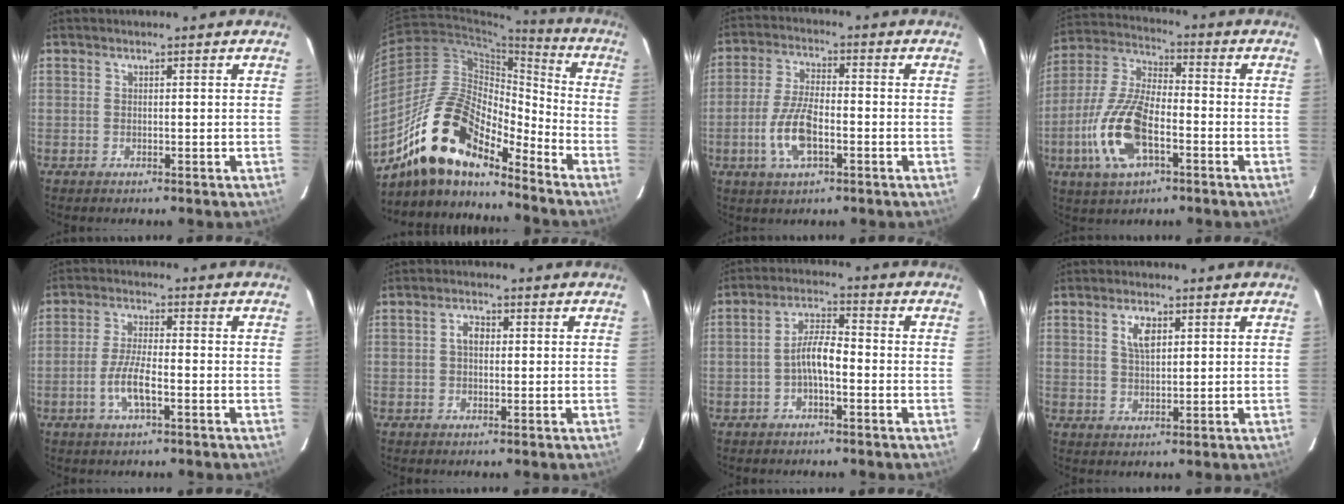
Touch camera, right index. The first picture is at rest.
{"total": 17.6, "force": [-13.6, 5.9, 9.4], "torque": [-0.167, 0.008, -0.263]}
{"total": 9.2, "force": [-3.1, 3.7, 7.8], "torque": [-0.166, 0.000, -0.058]}
{"total": 15.3, "force": [-5.4, 6.7, 12.7], "torque": [-0.281, -0.004, -0.103]}
{"total": 6.3, "force": [-2.5, 1.5, 5.5], "torque": [-0.116, -0.001, -0.050]}
{"total": 2.5, "force": [0.2, 1.7, 1.8], "torque": [-0.033, 0.009, 0.003]}
{"total": 5.2, "force": [-1.9, 1.5, 4.6], "torque": [-0.092, 0.015, -0.035]}
{"total": 4.0, "force": [1.6, 1.9, 3.2], "torque": [-0.057, 0.005, 0.031]}